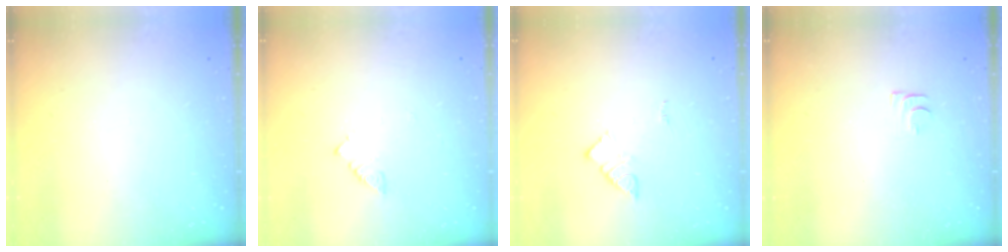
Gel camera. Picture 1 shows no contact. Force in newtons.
{"total": 3.0, "press": 2.9, "slide": 0.4}
{"total": 3.1, "press": 3.1, "slide": 0.2}
{"total": 5.2, "press": 5.1, "slide": 0.6}